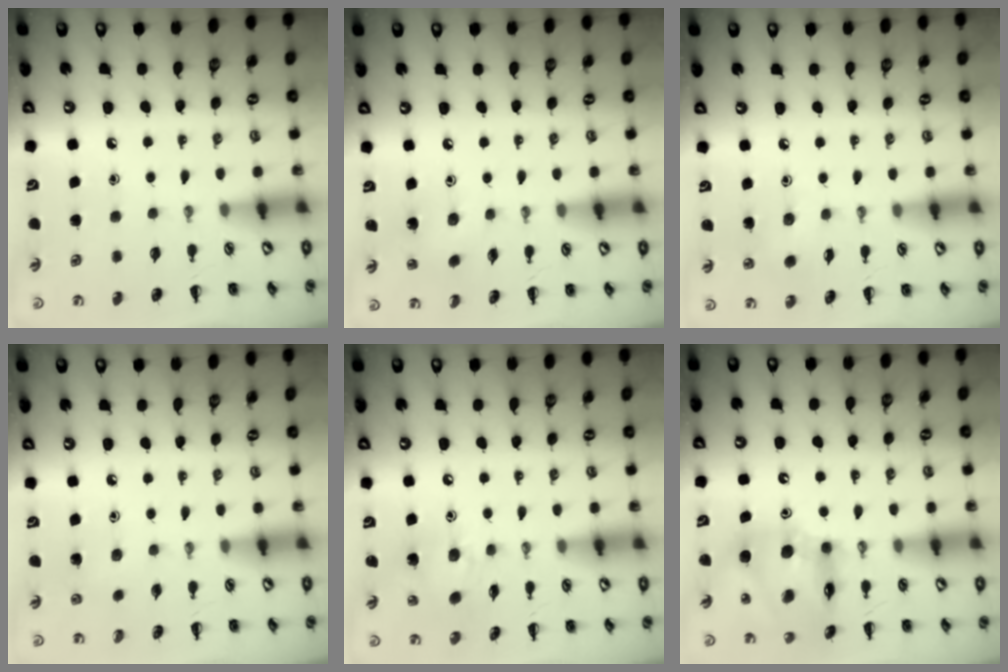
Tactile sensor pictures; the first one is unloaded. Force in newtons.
{"total": 2.1, "press": 2.0, "slide": 0.6}
{"total": 2.4, "press": 2.2, "slide": 0.9}
{"total": 2.4, "press": 2.2, "slide": 0.9}
{"total": 8.6, "press": 8.6, "slide": 1.1}
{"total": 13.6, "press": 13.0, "slide": 4.2}